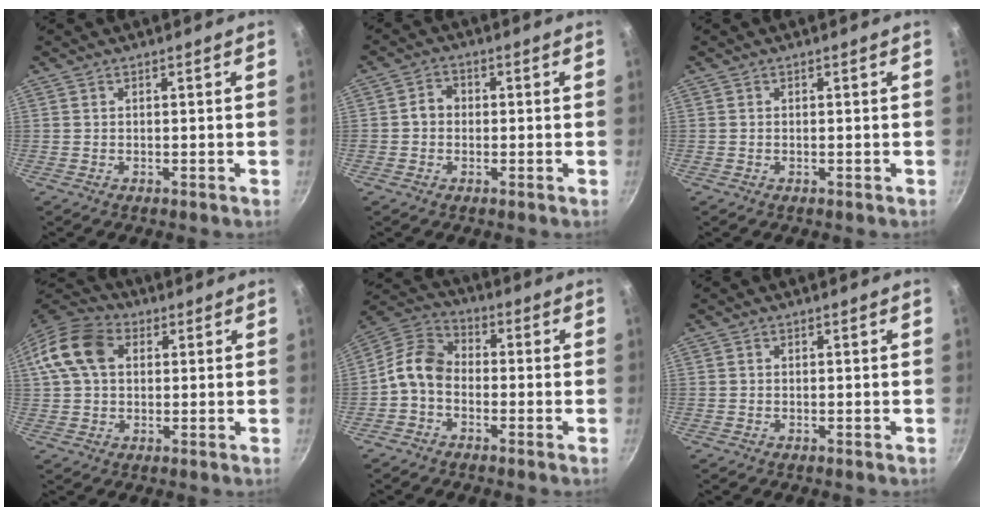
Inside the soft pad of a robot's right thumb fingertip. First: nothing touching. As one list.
[{"total": 3.3, "force": [-0.2, 2.9, 1.6], "torque": [-0.009, 0.013, -0.009]}, {"total": 0.0}, {"total": 12.4, "force": [3.0, 8.8, 8.1], "torque": [-0.139, 0.021, 0.037]}, {"total": 8.2, "force": [-2.1, 6.0, 5.3], "torque": [-0.096, 0.042, -0.064]}, {"total": 0.0}]